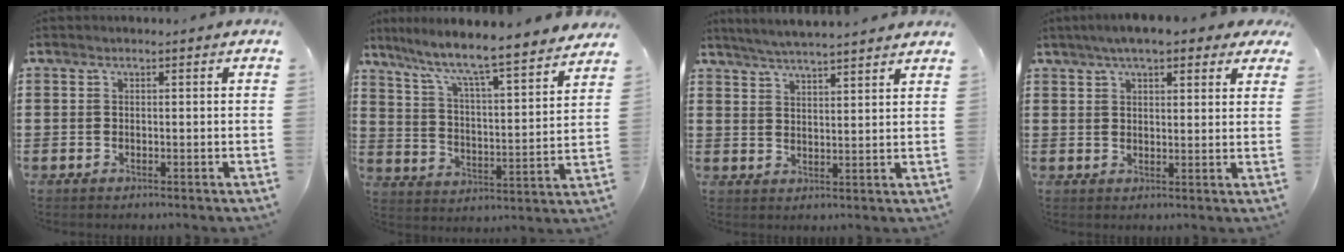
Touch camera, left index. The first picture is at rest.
{"total": 6.4, "force": [5.6, -0.4, 3.0], "torque": [-0.083, -0.055, 0.086]}
{"total": 4.3, "force": [4.2, -0.6, 1.0], "torque": [-0.032, -0.017, 0.074]}
{"total": 5.4, "force": [4.3, 1.4, 3.0], "torque": [-0.072, 0.002, 0.078]}